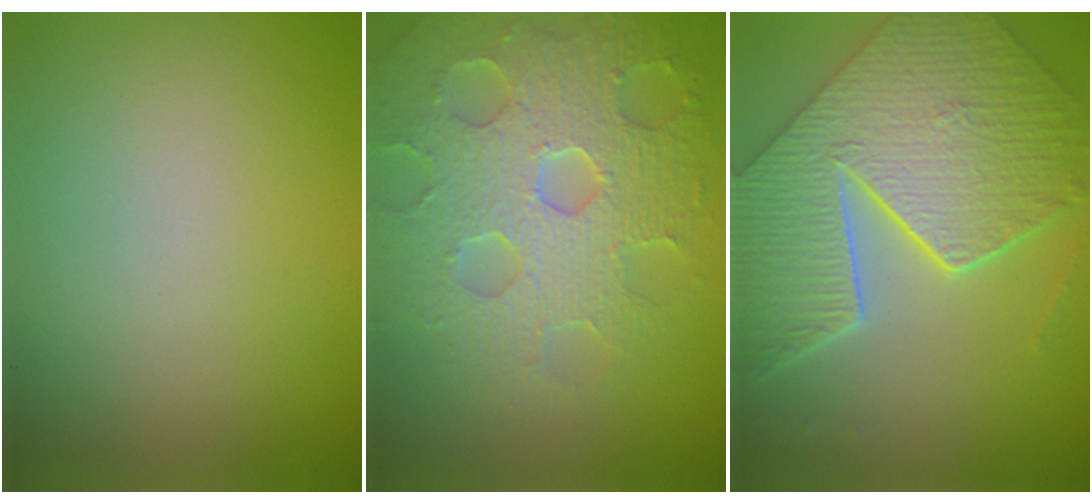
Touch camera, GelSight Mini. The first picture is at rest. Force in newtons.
{"total": 7.5, "press": 5.8, "slide": 4.8}
{"total": 9.1, "press": 6.7, "slide": 6.2}